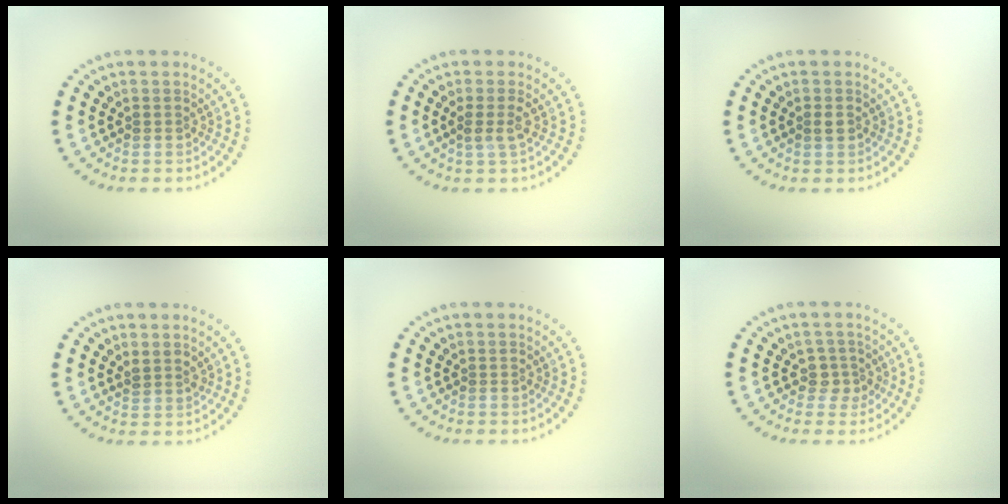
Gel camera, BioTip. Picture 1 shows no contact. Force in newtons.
{"total": 1.5, "press": 1.1, "slide": 1.0}
{"total": 0.8, "press": 0.8, "slide": 0.2}
{"total": 1.1, "press": 1.0, "slide": 0.6}
{"total": 0.0}
{"total": 1.8, "press": 1.5, "slide": 1.0}